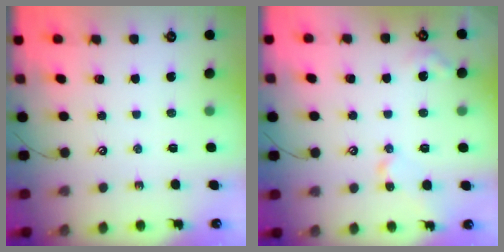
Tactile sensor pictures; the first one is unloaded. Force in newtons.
{"total": 4.2, "press": 4.2, "slide": 0.2}